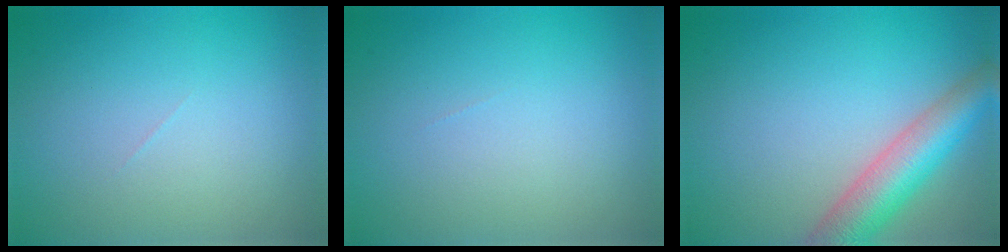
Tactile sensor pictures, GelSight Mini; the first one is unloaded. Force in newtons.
{"total": 0.0}
{"total": 6.2, "press": 6.2, "slide": 0.3}